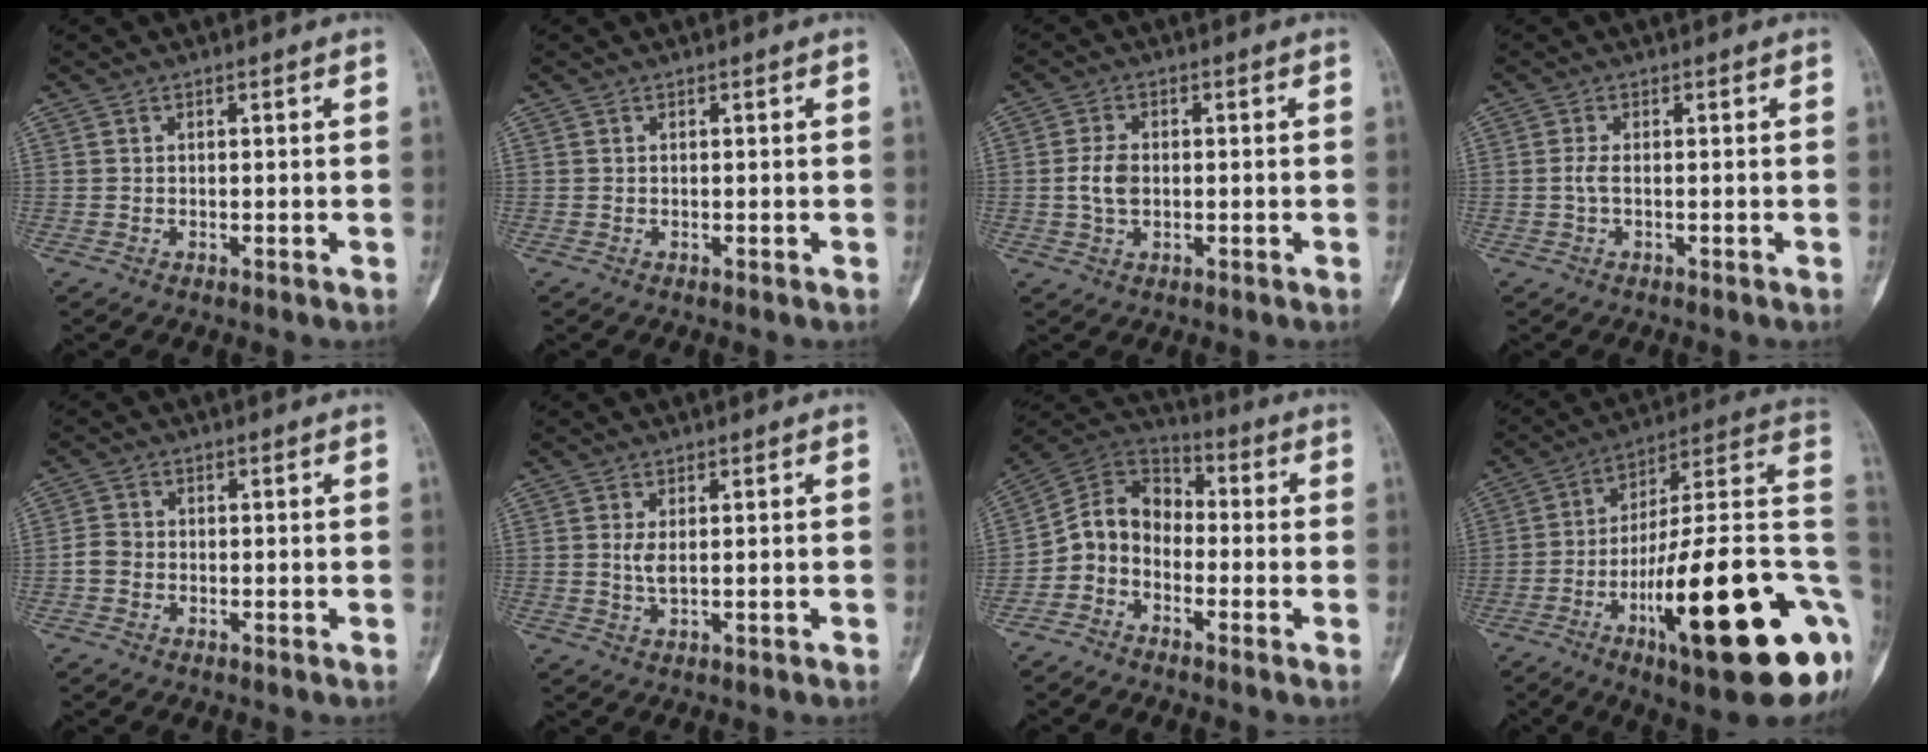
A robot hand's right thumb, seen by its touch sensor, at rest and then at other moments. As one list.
[{"total": 0.0}, {"total": 4.3, "force": [-0.2, 2.7, 3.3], "torque": [-0.062, 0.005, -0.007]}, {"total": 1.4, "force": [-0.2, 0.5, 1.3], "torque": [-0.027, 0.000, -0.006]}, {"total": 2.4, "force": [-0.8, 1.9, 1.2], "torque": [-0.019, 0.007, -0.021]}, {"total": 2.1, "force": [0.3, 0.6, 2.0], "torque": [-0.044, -0.005, 0.012]}, {"total": 9.2, "force": [-2.9, 7.2, 5.0], "torque": [-0.074, 0.065, -0.073]}, {"total": 31.5, "force": [-8.9, 7.8, 29.2], "torque": [-0.365, 0.032, -0.133]}]